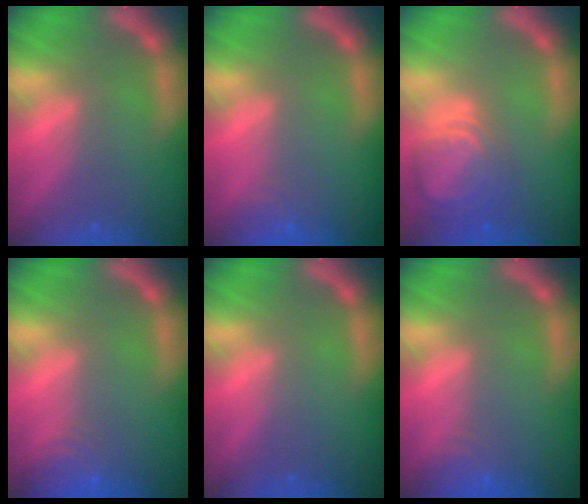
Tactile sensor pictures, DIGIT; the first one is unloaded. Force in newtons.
{"total": 1.9}
{"total": 6.5}
{"total": 4.0}
{"total": 0.0}
{"total": 2.4}